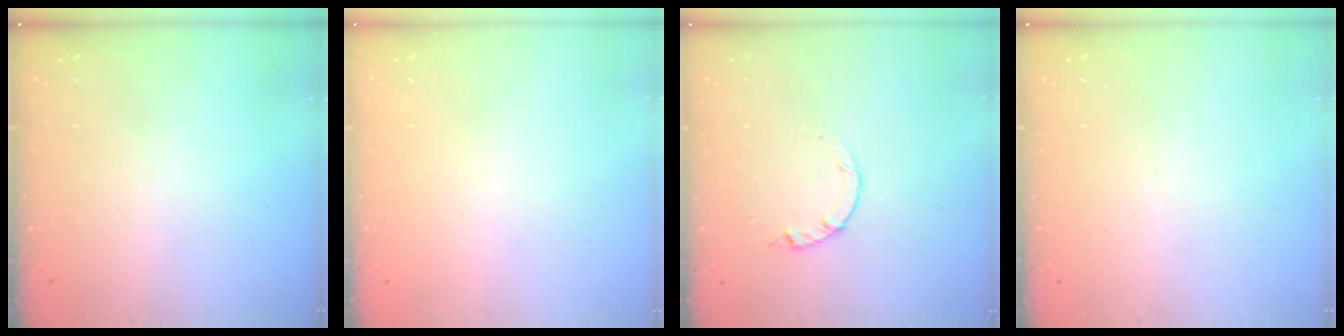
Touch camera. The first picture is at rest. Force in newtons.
{"total": 2.4, "press": 2.4, "slide": 0.2}
{"total": 0.9, "press": 0.8, "slide": 0.2}
{"total": 0.0}